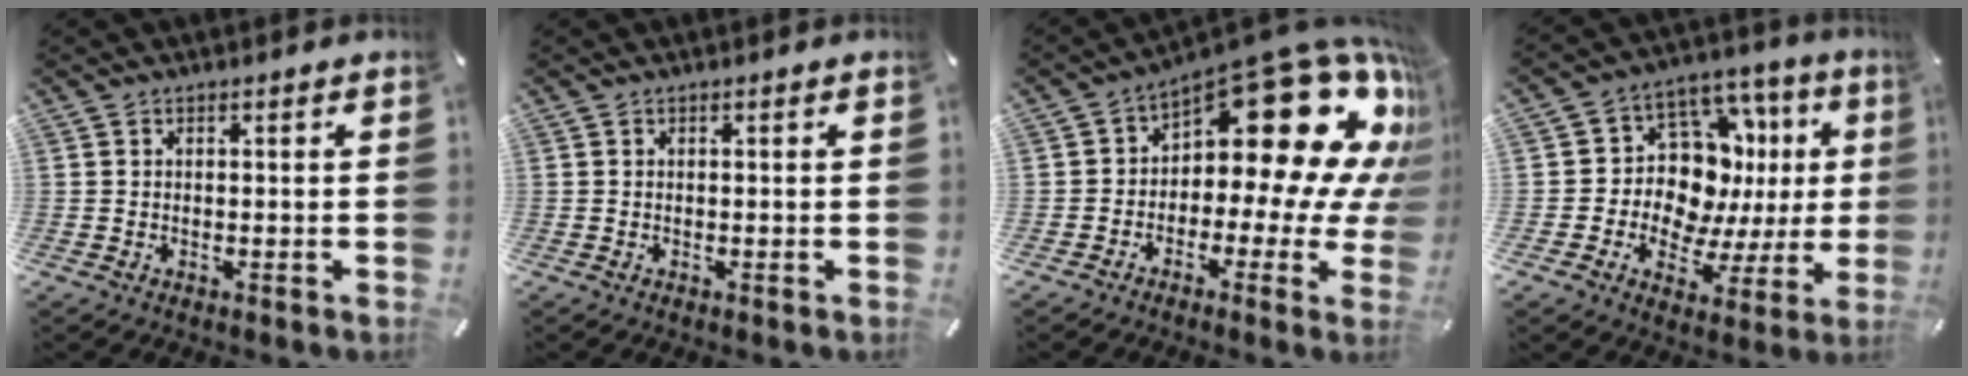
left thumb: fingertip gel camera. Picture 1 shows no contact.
{"total": 0.0}
{"total": 23.6, "force": [9.9, 11.2, 18.3], "torque": [-0.252, -0.085, 0.165]}
{"total": 11.9, "force": [3.2, 9.8, 6.0], "torque": [-0.081, -0.051, 0.065]}